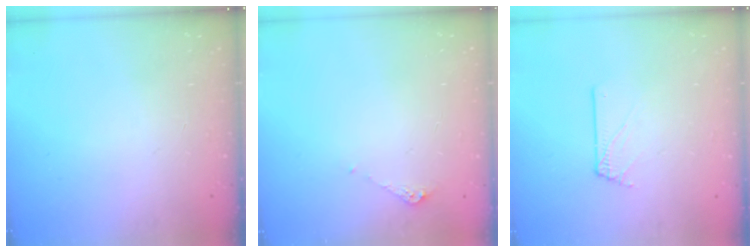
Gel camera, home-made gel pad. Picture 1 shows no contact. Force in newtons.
{"total": 4.3, "press": 4.2, "slide": 0.5}
{"total": 1.6, "press": 1.6, "slide": 0.2}